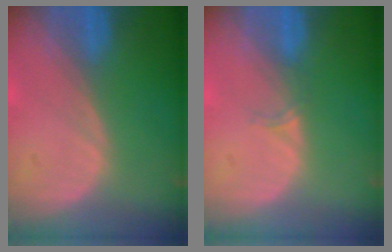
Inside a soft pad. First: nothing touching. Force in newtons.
{"total": 1.3, "press": 1.0, "slide": 0.9}